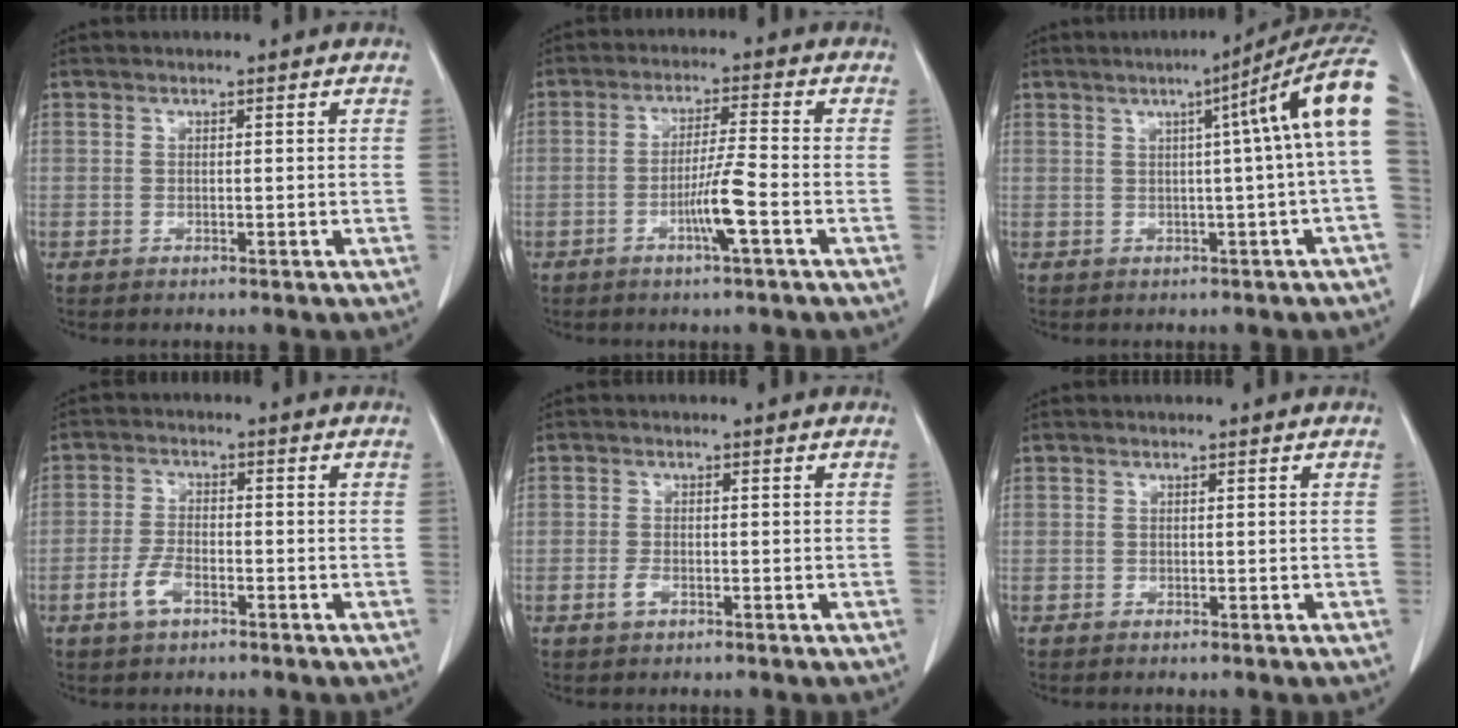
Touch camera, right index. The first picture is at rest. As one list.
[{"total": 5.8, "force": [-2.3, -0.5, 5.3], "torque": [-0.102, -0.005, -0.044]}, {"total": 10.7, "force": [3.1, -1.7, 10.1], "torque": [-0.112, 0.033, 0.032]}, {"total": 4.0, "force": [-2.1, 1.7, 3.0], "torque": [-0.064, 0.001, -0.038]}, {"total": 1.6, "force": [-0.7, 0.8, 1.1], "torque": [-0.025, 0.001, -0.010]}, {"total": 0.0}]